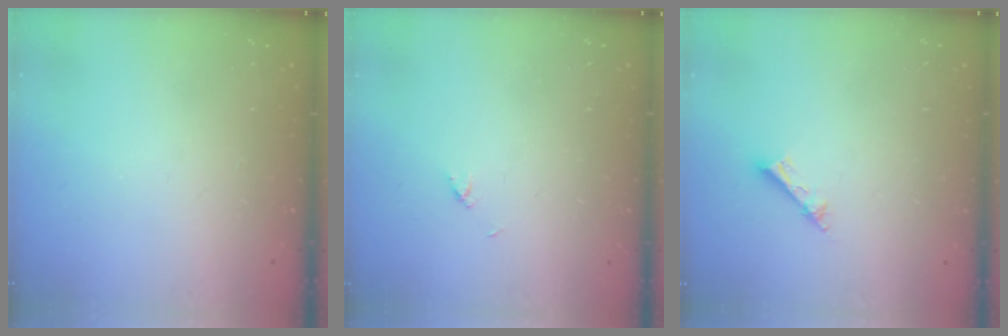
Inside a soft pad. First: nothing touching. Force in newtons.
{"total": 2.1, "press": 2.1, "slide": 0.3}
{"total": 3.2, "press": 3.2, "slide": 0.2}